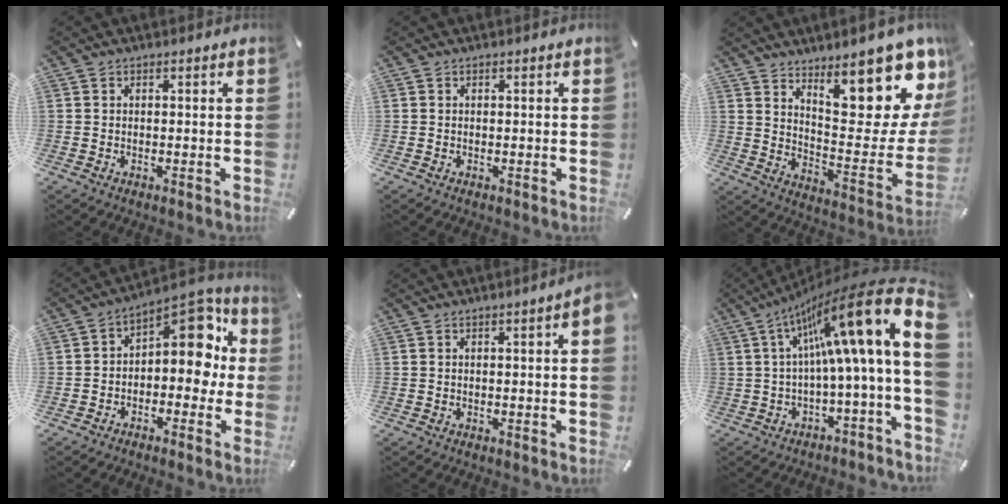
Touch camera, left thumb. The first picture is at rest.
{"total": 0.0}
{"total": 21.3, "force": [14.4, 8.1, 13.5], "torque": [-0.160, -0.117, 0.239]}
{"total": 12.7, "force": [3.8, 7.8, 9.2], "torque": [-0.104, -0.041, 0.065]}
{"total": 2.6, "force": [0.6, 0.1, 2.6], "torque": [-0.046, -0.001, 0.010]}
{"total": 24.6, "force": [9.2, 4.4, 22.4], "torque": [-0.356, -0.078, 0.145]}